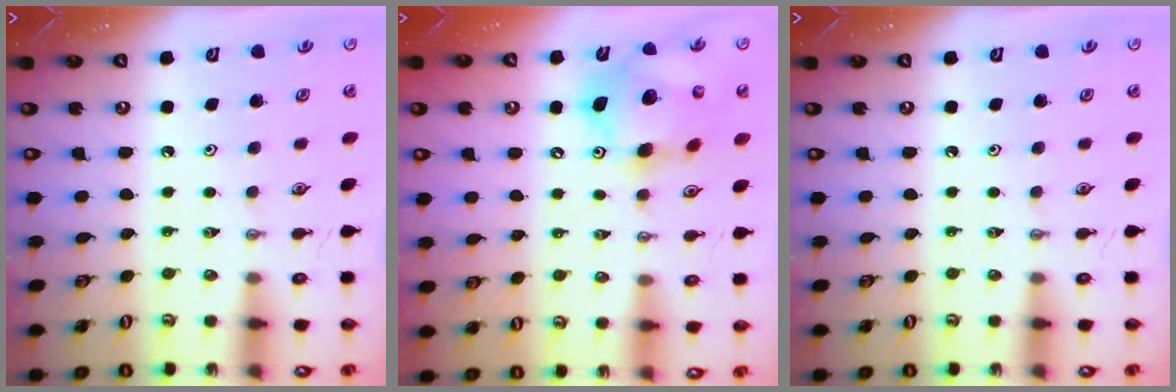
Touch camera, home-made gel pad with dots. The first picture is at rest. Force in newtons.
{"total": 13.6, "press": 13.4, "slide": 2.3}
{"total": 0.0}